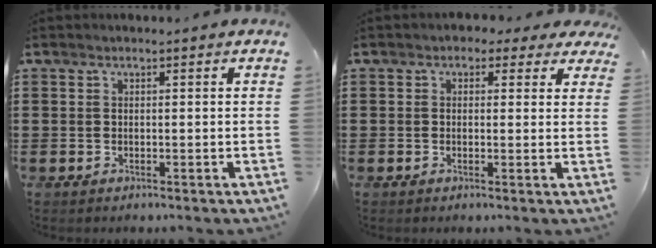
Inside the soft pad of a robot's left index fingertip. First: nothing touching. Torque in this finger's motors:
{"motor_torque": [2.14, 0.00, 0.16, -0.04]}